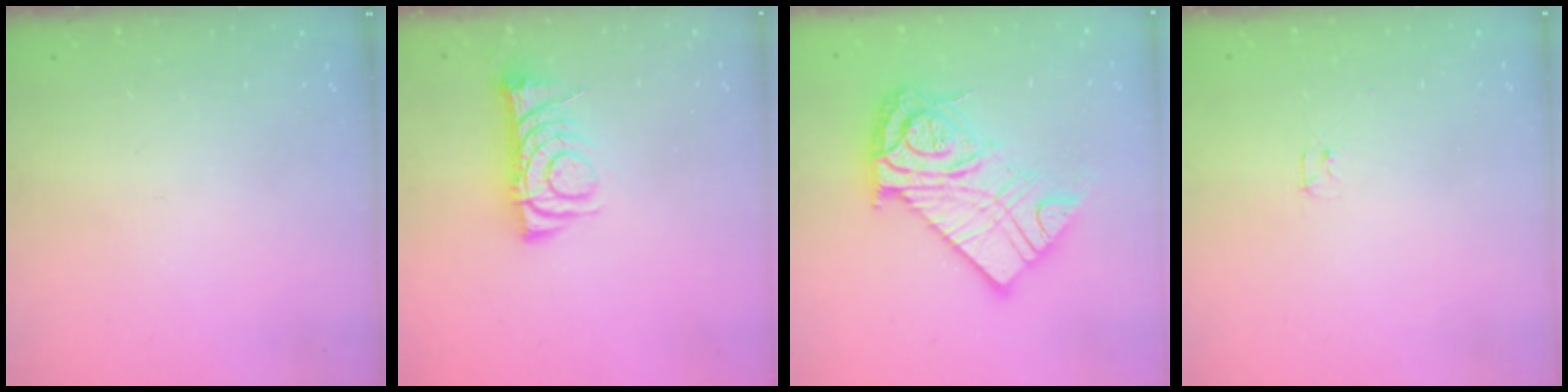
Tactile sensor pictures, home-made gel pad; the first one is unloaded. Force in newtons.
{"total": 7.6, "press": 7.5, "slide": 0.9}
{"total": 20.3, "press": 20.1, "slide": 2.2}
{"total": 2.4, "press": 2.3, "slide": 0.4}